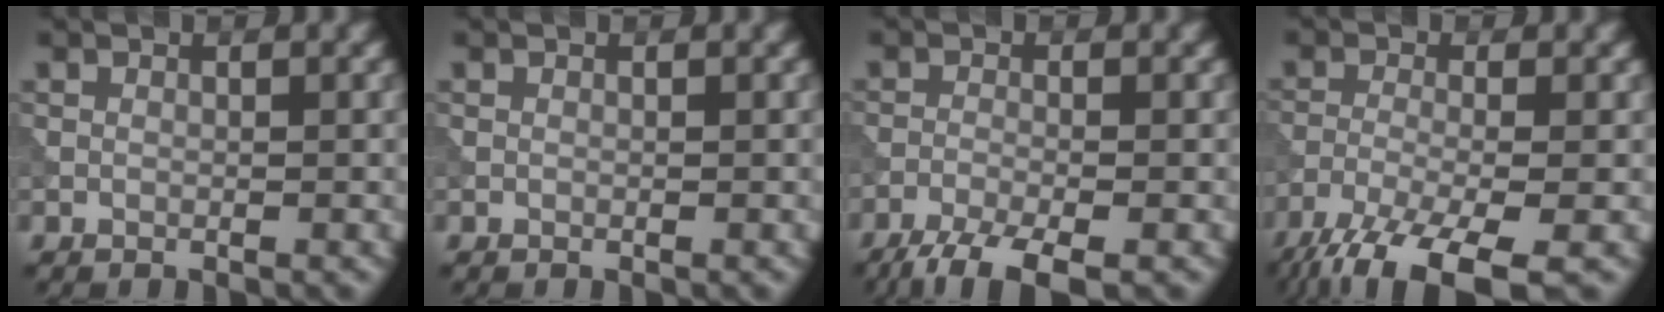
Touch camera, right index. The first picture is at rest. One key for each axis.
{"total": 0.0}
{"total": 4.6, "fx": -3.4, "fy": 0.8, "fz": 2.9, "tx": -0.053, "ty": -0.009, "tz": -0.073}
{"total": 8.8, "fx": -6.1, "fy": 2.2, "fz": 6.0, "tx": -0.114, "ty": -0.024, "tz": -0.116}